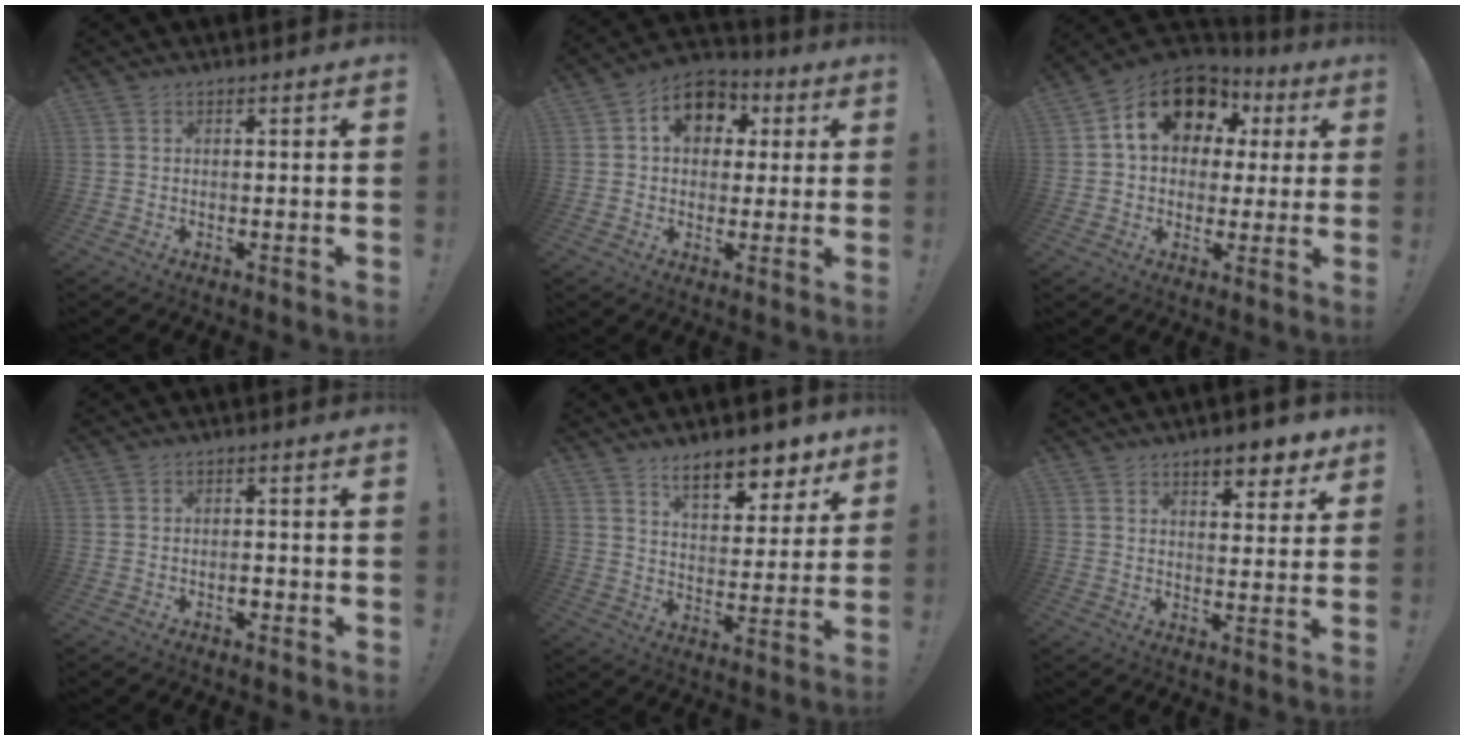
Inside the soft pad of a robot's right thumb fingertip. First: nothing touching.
{"total": 11.1, "force": [3.2, 8.8, 6.0], "torque": [-0.075, -0.002, 0.060]}
{"total": 16.4, "force": [6.8, 11.6, 9.3], "torque": [-0.140, -0.024, 0.126]}
{"total": 1.8, "force": [-1.1, 0.9, 1.2], "torque": [-0.011, -0.002, -0.020]}
{"total": 12.3, "force": [8.8, 5.1, 6.9], "torque": [-0.095, -0.055, 0.155]}
{"total": 7.9, "force": [5.6, 2.8, 4.8], "torque": [-0.051, -0.034, 0.094]}